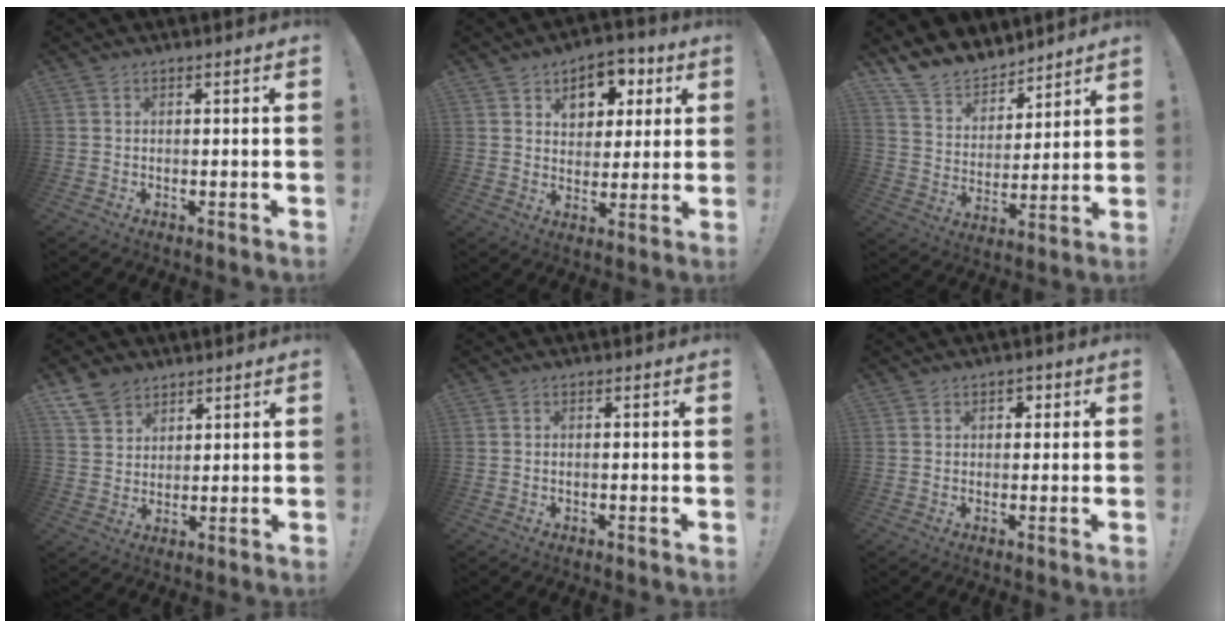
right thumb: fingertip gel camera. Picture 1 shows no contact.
{"total": 9.8, "force": [4.6, 7.3, 4.8], "torque": [-0.062, -0.024, 0.085]}
{"total": 11.9, "force": [10.7, 5.1, 1.2], "torque": [-0.041, -0.096, 0.206]}
{"total": 8.2, "force": [5.8, 5.4, 2.1], "torque": [-0.038, -0.032, 0.115]}
{"total": 0.6, "force": [-0.3, 0.1, 0.5], "torque": [-0.018, 0.003, -0.004]}
{"total": 2.0, "force": [0.4, 1.6, 1.1], "torque": [-0.008, 0.002, 0.001]}